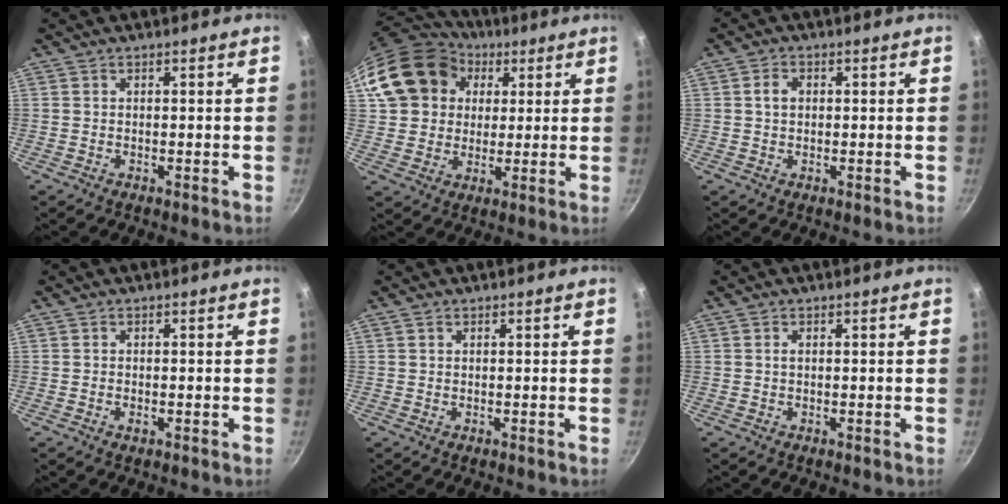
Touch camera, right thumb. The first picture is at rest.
{"total": 17.2, "force": [5.3, 14.5, 7.6], "torque": [-0.123, 0.026, 0.091]}
{"total": 2.5, "force": [0.4, 1.9, 1.6], "torque": [-0.019, 0.006, 0.005]}
{"total": 1.0, "force": [-0.3, 0.5, 0.8], "torque": [-0.015, 0.001, -0.005]}
{"total": 0.5, "force": [0.3, 0.3, 0.2], "torque": [-0.004, 0.001, 0.006]}
{"total": 0.5, "force": [0.1, 0.3, 0.4], "torque": [-0.008, 0.002, 0.003]}